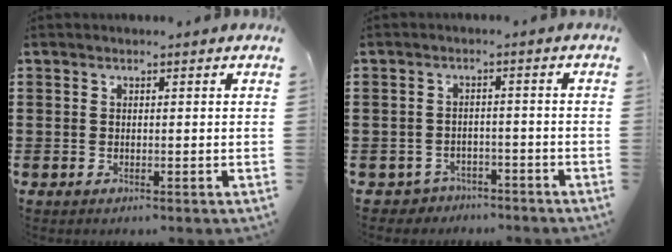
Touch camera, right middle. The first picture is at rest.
{"total": 2.8, "force": [-2.6, 1.1, -0.3], "torque": [-0.007, 0.001, -0.058]}